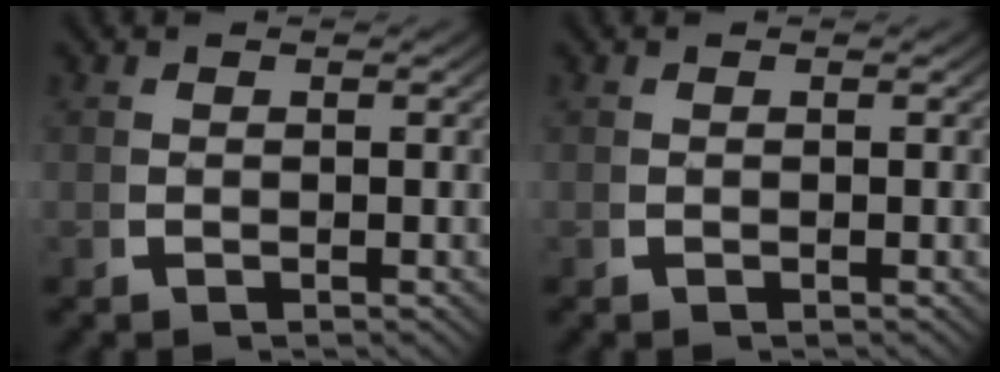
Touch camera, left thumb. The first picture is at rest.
{"total": 0.0}